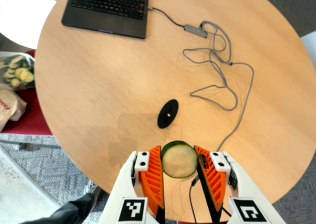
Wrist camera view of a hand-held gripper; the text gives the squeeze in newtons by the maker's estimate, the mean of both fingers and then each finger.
{"total": 11.4, "left": 11.3, "right": 11.6}